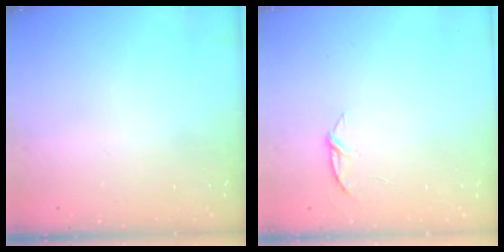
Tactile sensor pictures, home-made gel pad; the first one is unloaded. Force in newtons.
{"total": 4.3, "press": 4.3, "slide": 0.4}